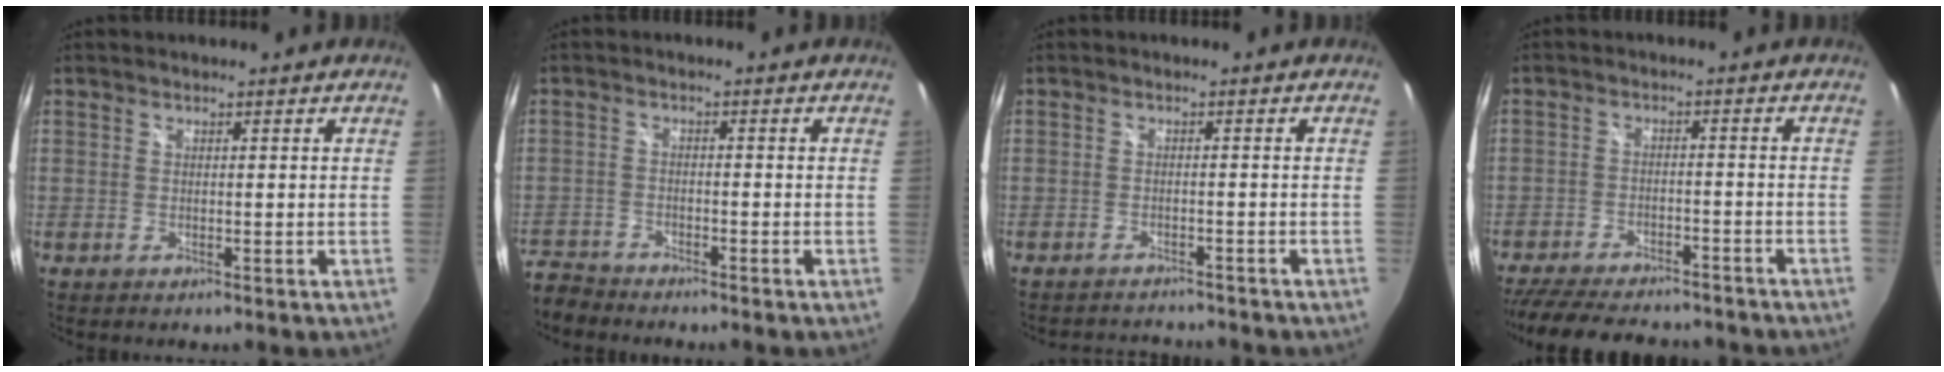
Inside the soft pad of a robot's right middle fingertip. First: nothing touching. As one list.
[{"total": 6.4, "force": [-6.0, 2.0, 0.5], "torque": [-0.041, -0.005, -0.122]}, {"total": 7.1, "force": [-6.7, 1.6, 1.7], "torque": [-0.046, -0.012, -0.096]}, {"total": 17.1, "force": [-14.5, 5.4, 7.2], "torque": [-0.162, -0.005, -0.214]}]